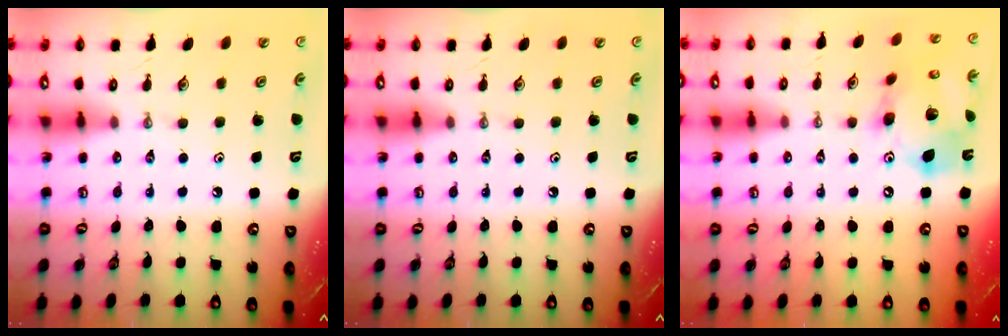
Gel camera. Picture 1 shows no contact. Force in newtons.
{"total": 0.0}
{"total": 18.1, "press": 17.8, "slide": 3.2}